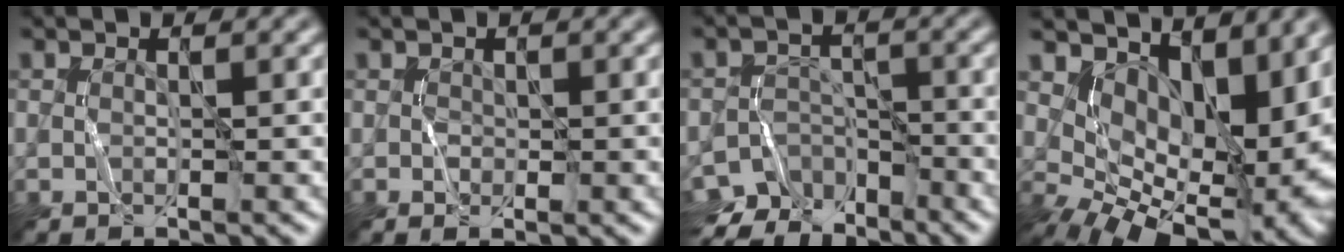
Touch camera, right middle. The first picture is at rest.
{"total": 0.8, "force": [-0.2, 0.6, 0.5], "torque": [-0.012, -0.003, 0.002]}
{"total": 4.9, "force": [-4.5, 2.1, 0.2], "torque": [0.009, 0.000, -0.075]}
{"total": 11.4, "force": [2.1, 6.7, 9.0], "torque": [-0.140, -0.021, 0.059]}